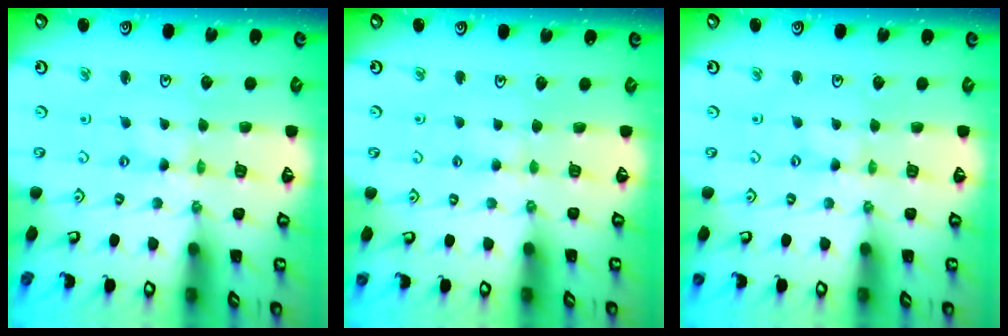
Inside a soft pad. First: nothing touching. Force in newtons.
{"total": 2.9, "press": 2.9, "slide": 0.4}
{"total": 0.0}